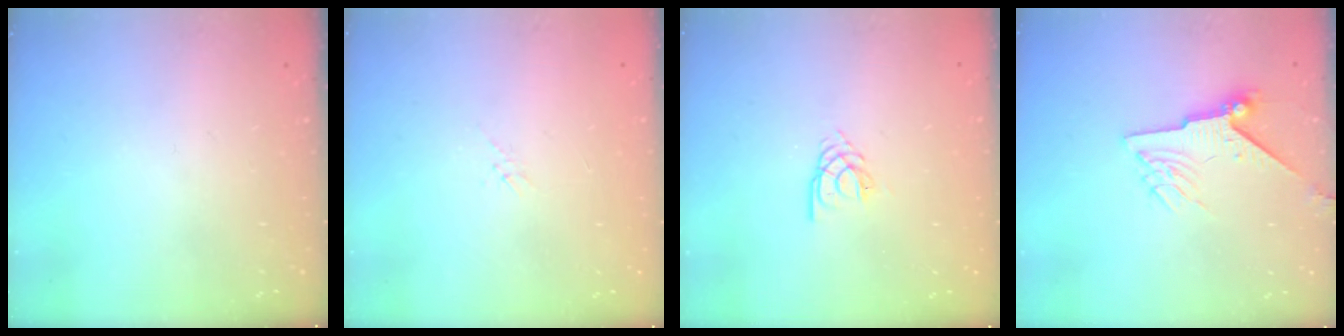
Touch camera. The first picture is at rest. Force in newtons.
{"total": 0.5, "press": 0.5, "slide": 0.2}
{"total": 2.6, "press": 2.6, "slide": 0.3}
{"total": 9.1, "press": 9.1, "slide": 1.0}